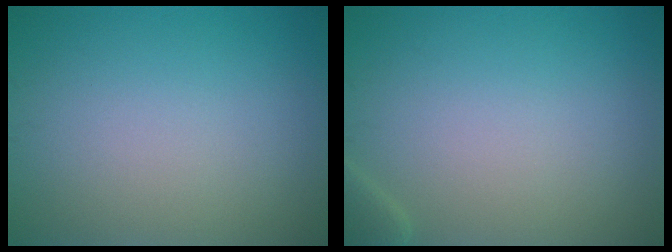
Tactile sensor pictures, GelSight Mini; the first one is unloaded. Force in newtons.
{"total": 1.1, "press": 1.1, "slide": 0.1}